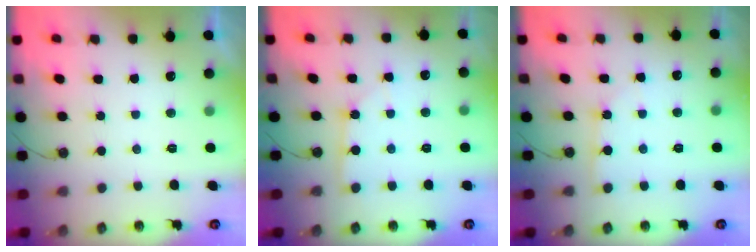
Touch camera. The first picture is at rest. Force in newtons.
{"total": 2.5, "press": 2.5, "slide": 0.2}
{"total": 2.6, "press": 2.6, "slide": 0.3}